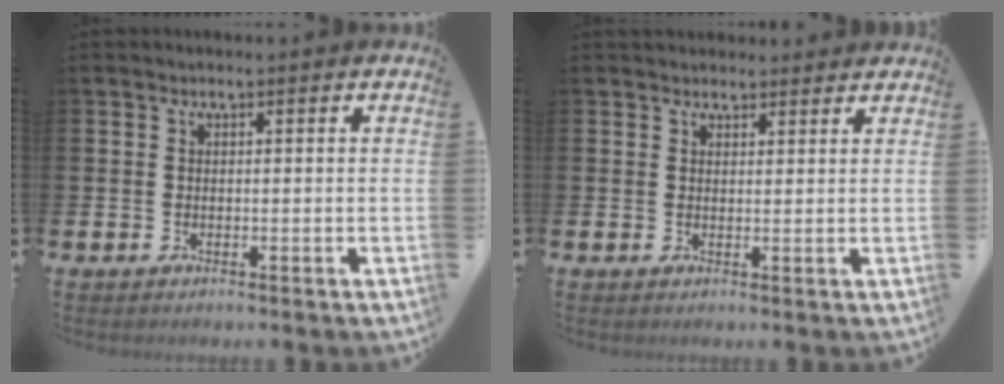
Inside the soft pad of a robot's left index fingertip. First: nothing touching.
{"total": 2.0, "force": [1.9, 0.7, 0.0], "torque": [0.014, -0.009, 0.032]}